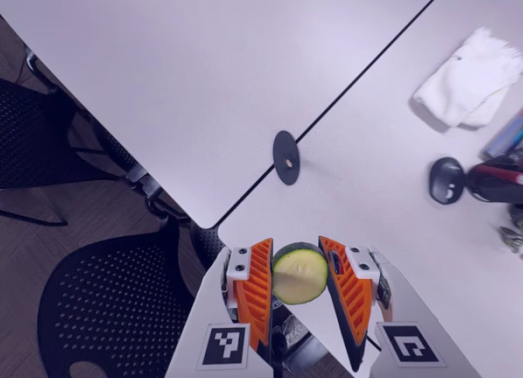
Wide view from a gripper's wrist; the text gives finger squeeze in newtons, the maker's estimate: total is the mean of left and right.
{"total": 11.8, "left": 12.0, "right": 11.5}